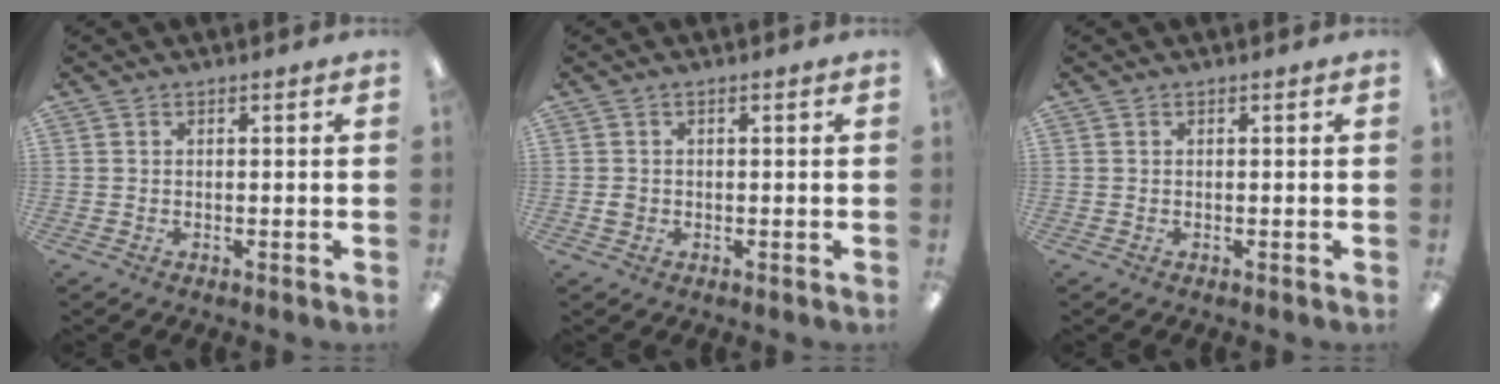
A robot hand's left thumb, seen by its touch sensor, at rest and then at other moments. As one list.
[{"total": 1.4, "force": [-0.2, 1.2, 0.6], "torque": [-0.013, 0.003, -0.005]}, {"total": 0.0}]